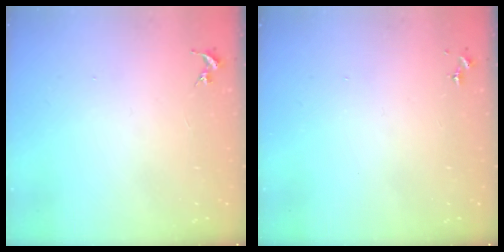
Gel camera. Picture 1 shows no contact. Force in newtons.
{"total": 0.0}